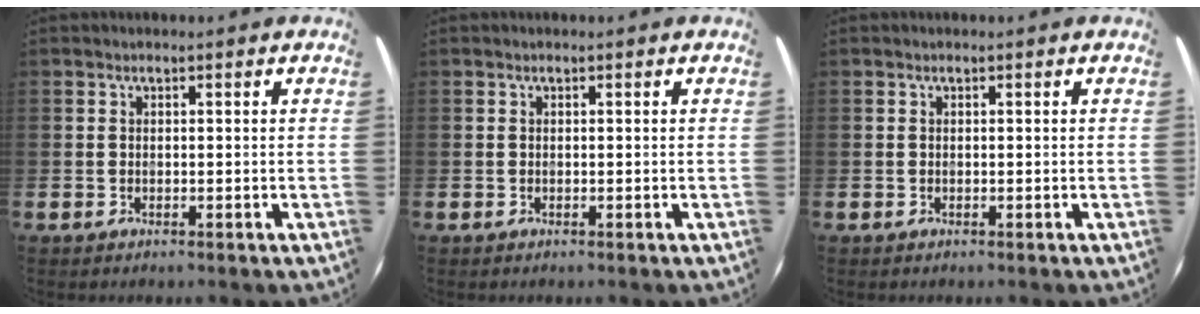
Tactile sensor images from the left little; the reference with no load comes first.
{"total": 0.0}
{"total": 0.0}